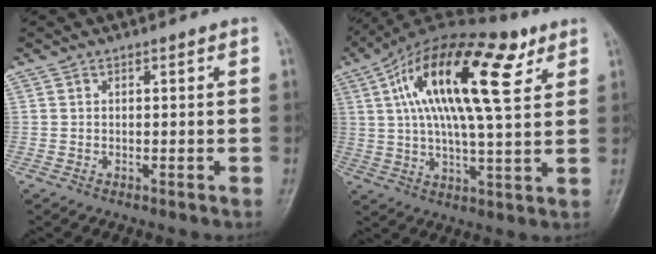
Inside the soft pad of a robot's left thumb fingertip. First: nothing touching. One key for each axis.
{"total": 23.0, "fx": 8.6, "fy": 8.2, "fz": 19.6, "tx": -0.332, "ty": 0.006, "tz": 0.138}